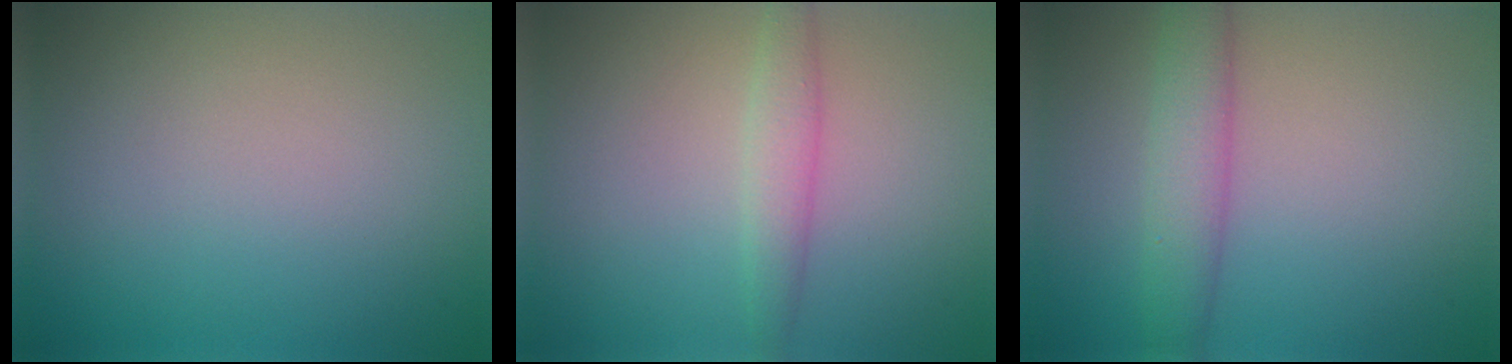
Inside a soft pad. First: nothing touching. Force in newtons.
{"total": 2.2, "press": 2.2, "slide": 0.1}
{"total": 3.8, "press": 3.8, "slide": 0.1}